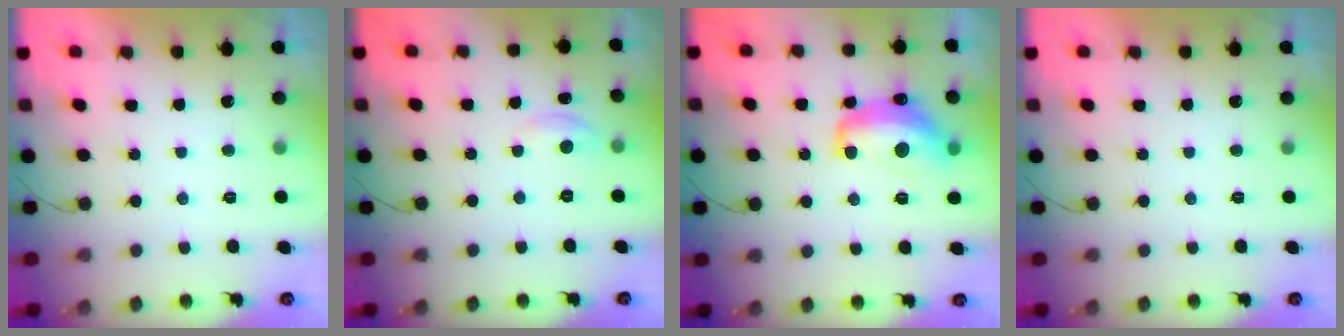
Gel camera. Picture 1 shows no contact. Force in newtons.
{"total": 2.9, "press": 2.9, "slide": 0.3}
{"total": 13.7, "press": 13.7, "slide": 0.8}
{"total": 0.0}